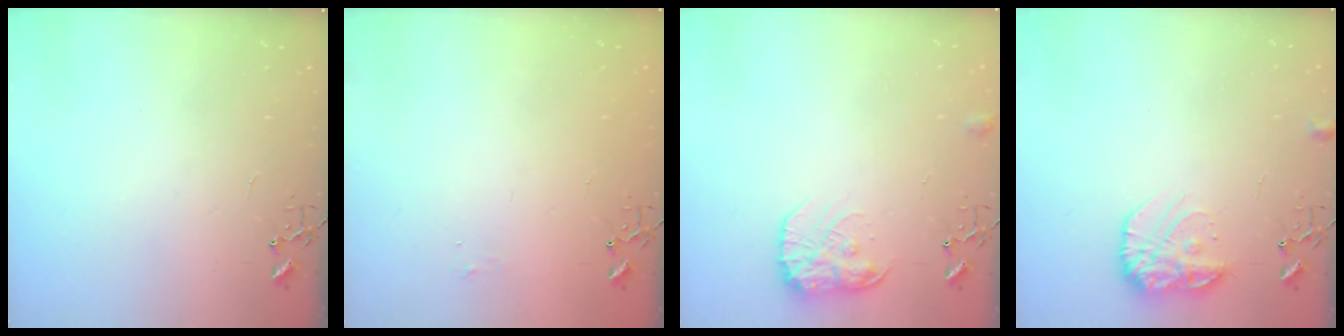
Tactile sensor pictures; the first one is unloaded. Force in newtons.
{"total": 3.9, "press": 3.9, "slide": 0.6}
{"total": 13.2, "press": 13.2, "slide": 0.8}
{"total": 13.0, "press": 13.0, "slide": 0.5}